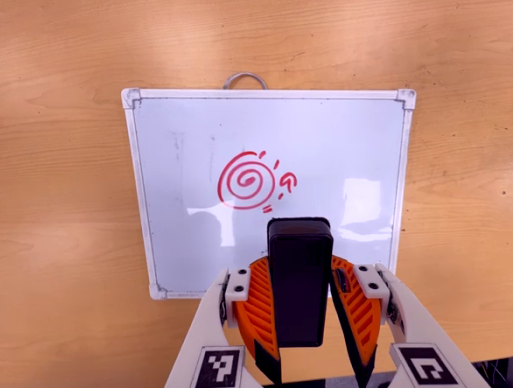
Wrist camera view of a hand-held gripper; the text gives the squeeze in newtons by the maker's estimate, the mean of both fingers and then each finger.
{"total": 6.7, "left": 5.9, "right": 7.5}